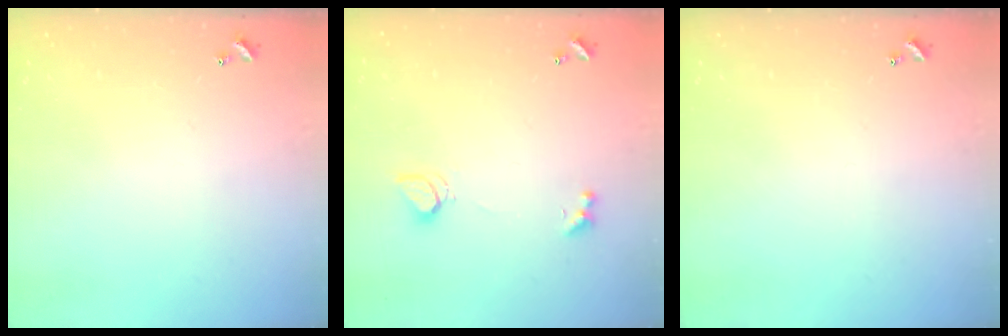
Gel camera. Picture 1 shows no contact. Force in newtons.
{"total": 2.5, "press": 2.5, "slide": 0.6}
{"total": 0.0}